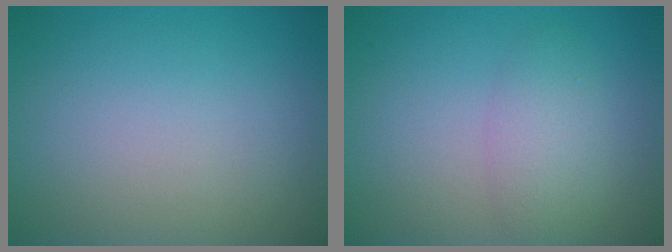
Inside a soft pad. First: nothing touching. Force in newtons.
{"total": 2.8, "press": 2.8, "slide": 0.1}